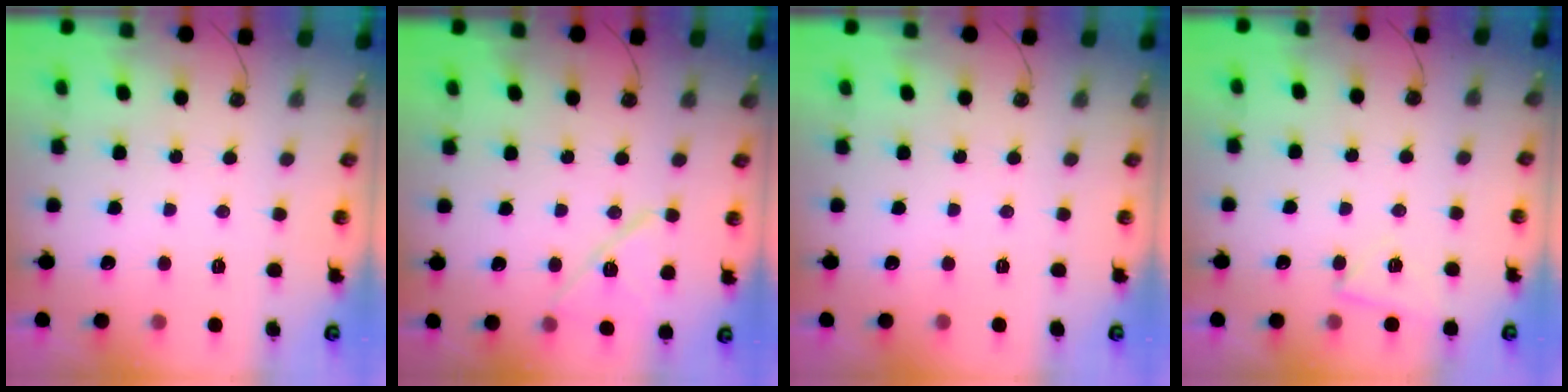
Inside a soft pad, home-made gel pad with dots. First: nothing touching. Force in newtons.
{"total": 11.8, "press": 11.7, "slide": 1.7}
{"total": 0.0}
{"total": 4.5, "press": 3.8, "slide": 2.4}